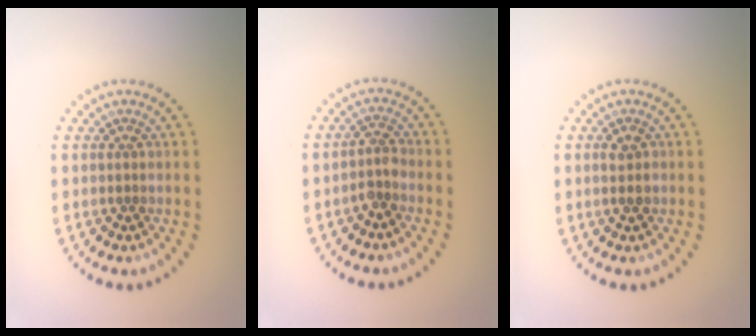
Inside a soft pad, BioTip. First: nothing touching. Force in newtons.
{"total": 1.8, "press": 1.4, "slide": 1.1}
{"total": 1.5, "press": 1.5, "slide": 0.1}